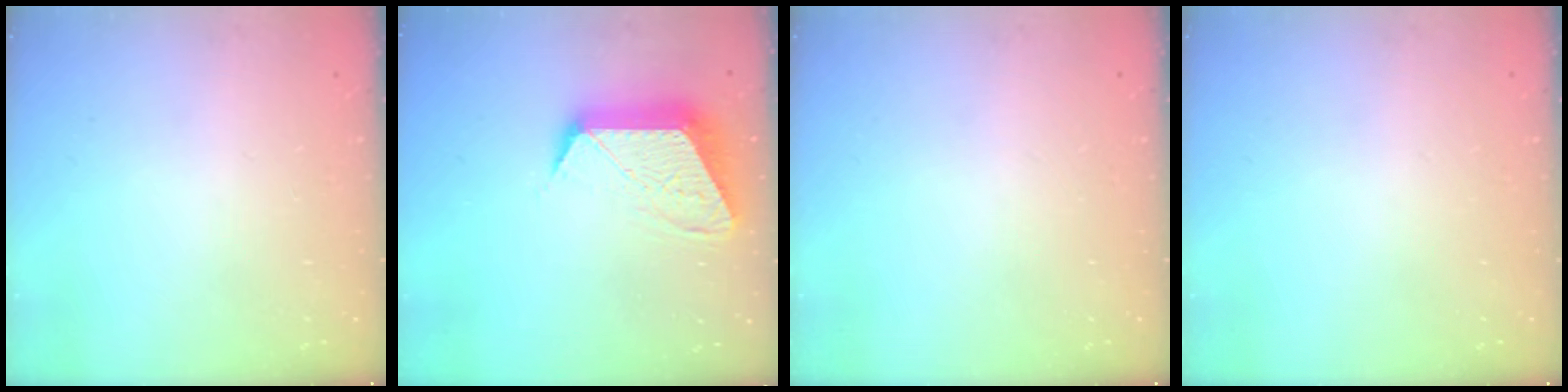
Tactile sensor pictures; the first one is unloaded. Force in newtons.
{"total": 14.0, "press": 14.0, "slide": 0.6}
{"total": 0.0}
{"total": 0.0}